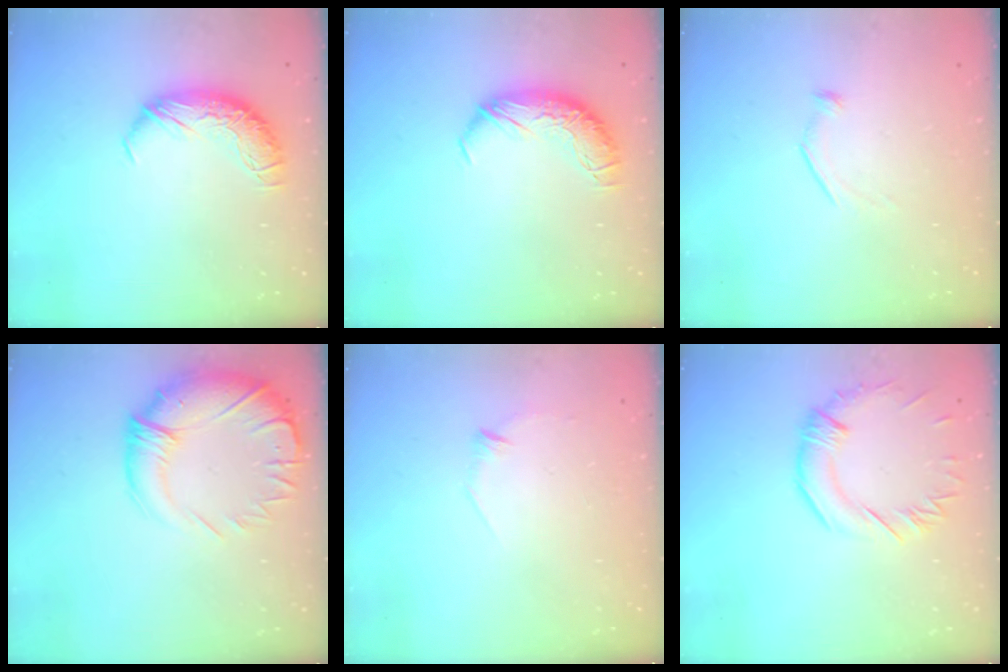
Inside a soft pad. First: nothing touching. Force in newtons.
{"total": 0.0}
{"total": 7.5, "press": 7.4, "slide": 0.7}
{"total": 4.1, "press": 2.2, "slide": 3.4}
{"total": 7.9, "press": 7.9, "slide": 0.7}
{"total": 0.7, "press": 0.0, "slide": 0.7}